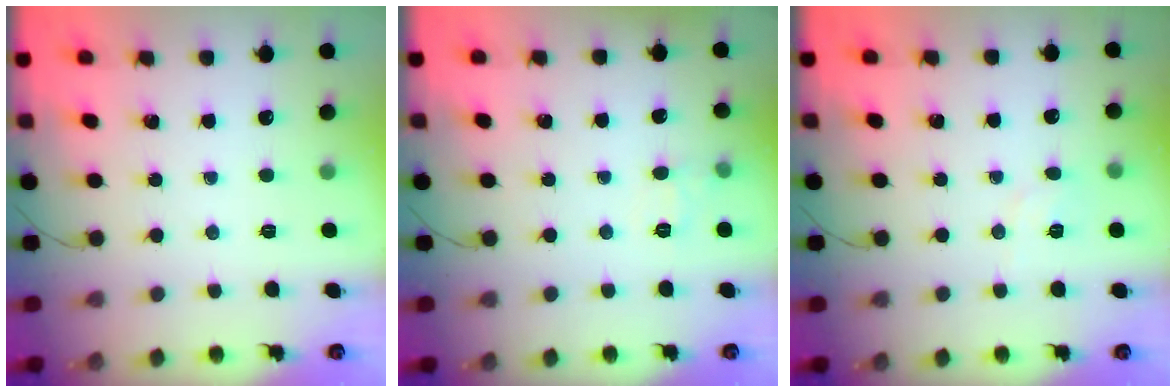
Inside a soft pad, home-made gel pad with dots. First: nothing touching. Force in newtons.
{"total": 6.0, "press": 5.8, "slide": 1.6}
{"total": 4.0, "press": 3.8, "slide": 1.4}